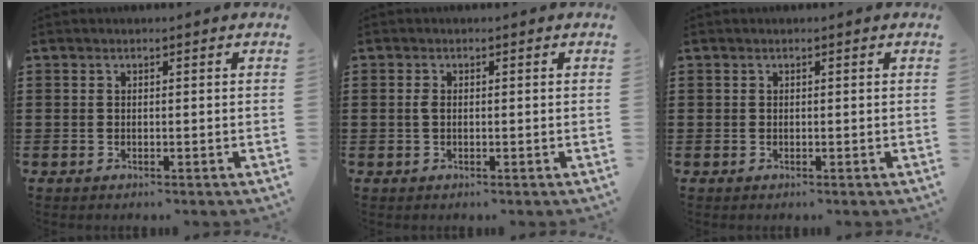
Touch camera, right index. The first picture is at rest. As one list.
[{"total": 1.3, "force": [0.0, 0.7, 1.1], "torque": [-0.031, 0.000, -0.004]}, {"total": 0.0}]